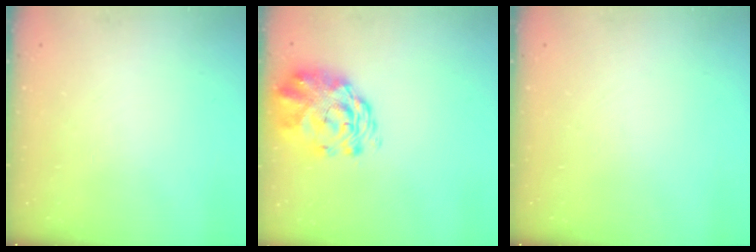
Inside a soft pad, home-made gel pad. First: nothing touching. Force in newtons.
{"total": 3.4, "press": 3.2, "slide": 1.1}
{"total": 0.0}